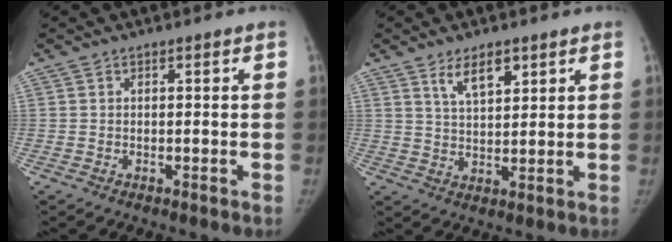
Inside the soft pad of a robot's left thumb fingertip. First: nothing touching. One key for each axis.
{"total": 5.9, "fx": 3.6, "fy": 2.4, "fz": 4.0, "tx": -0.053, "ty": -0.026, "tz": 0.066}